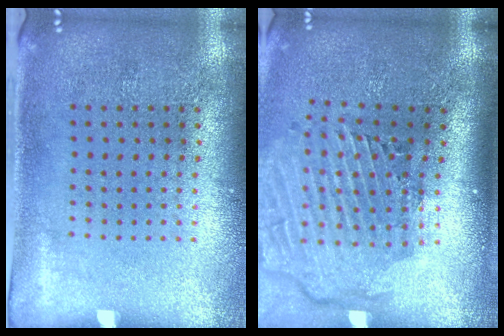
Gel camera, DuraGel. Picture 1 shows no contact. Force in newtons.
{"total": 2.8, "press": 2.2, "slide": 1.8}